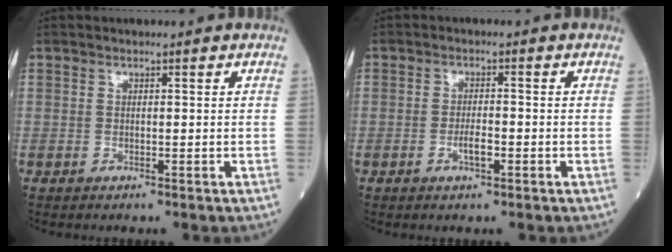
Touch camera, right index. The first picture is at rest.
{"total": 2.6, "force": [-1.0, 0.6, 2.4], "torque": [-0.046, 0.001, -0.017]}